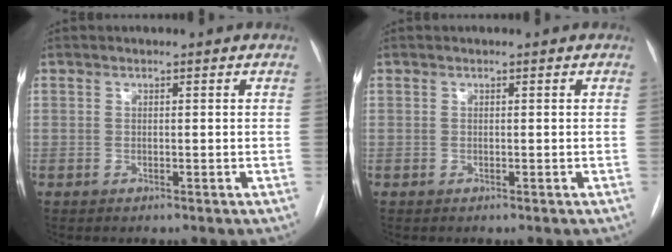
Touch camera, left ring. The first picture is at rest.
{"total": 0.0}